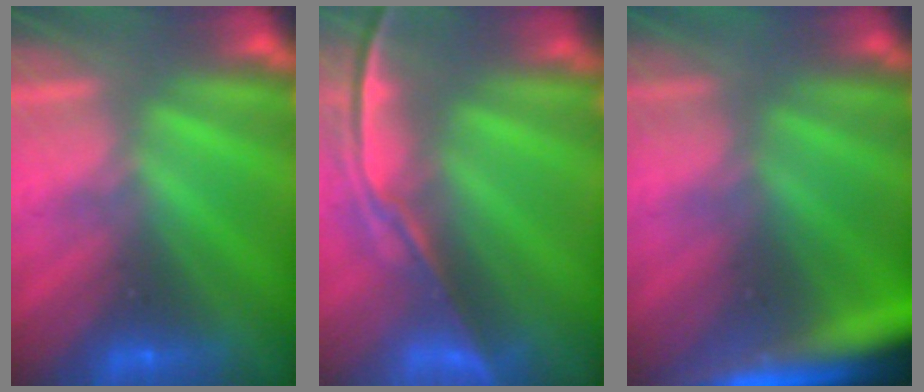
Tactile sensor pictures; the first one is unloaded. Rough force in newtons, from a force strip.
{"total": 7.8}
{"total": 6.6}